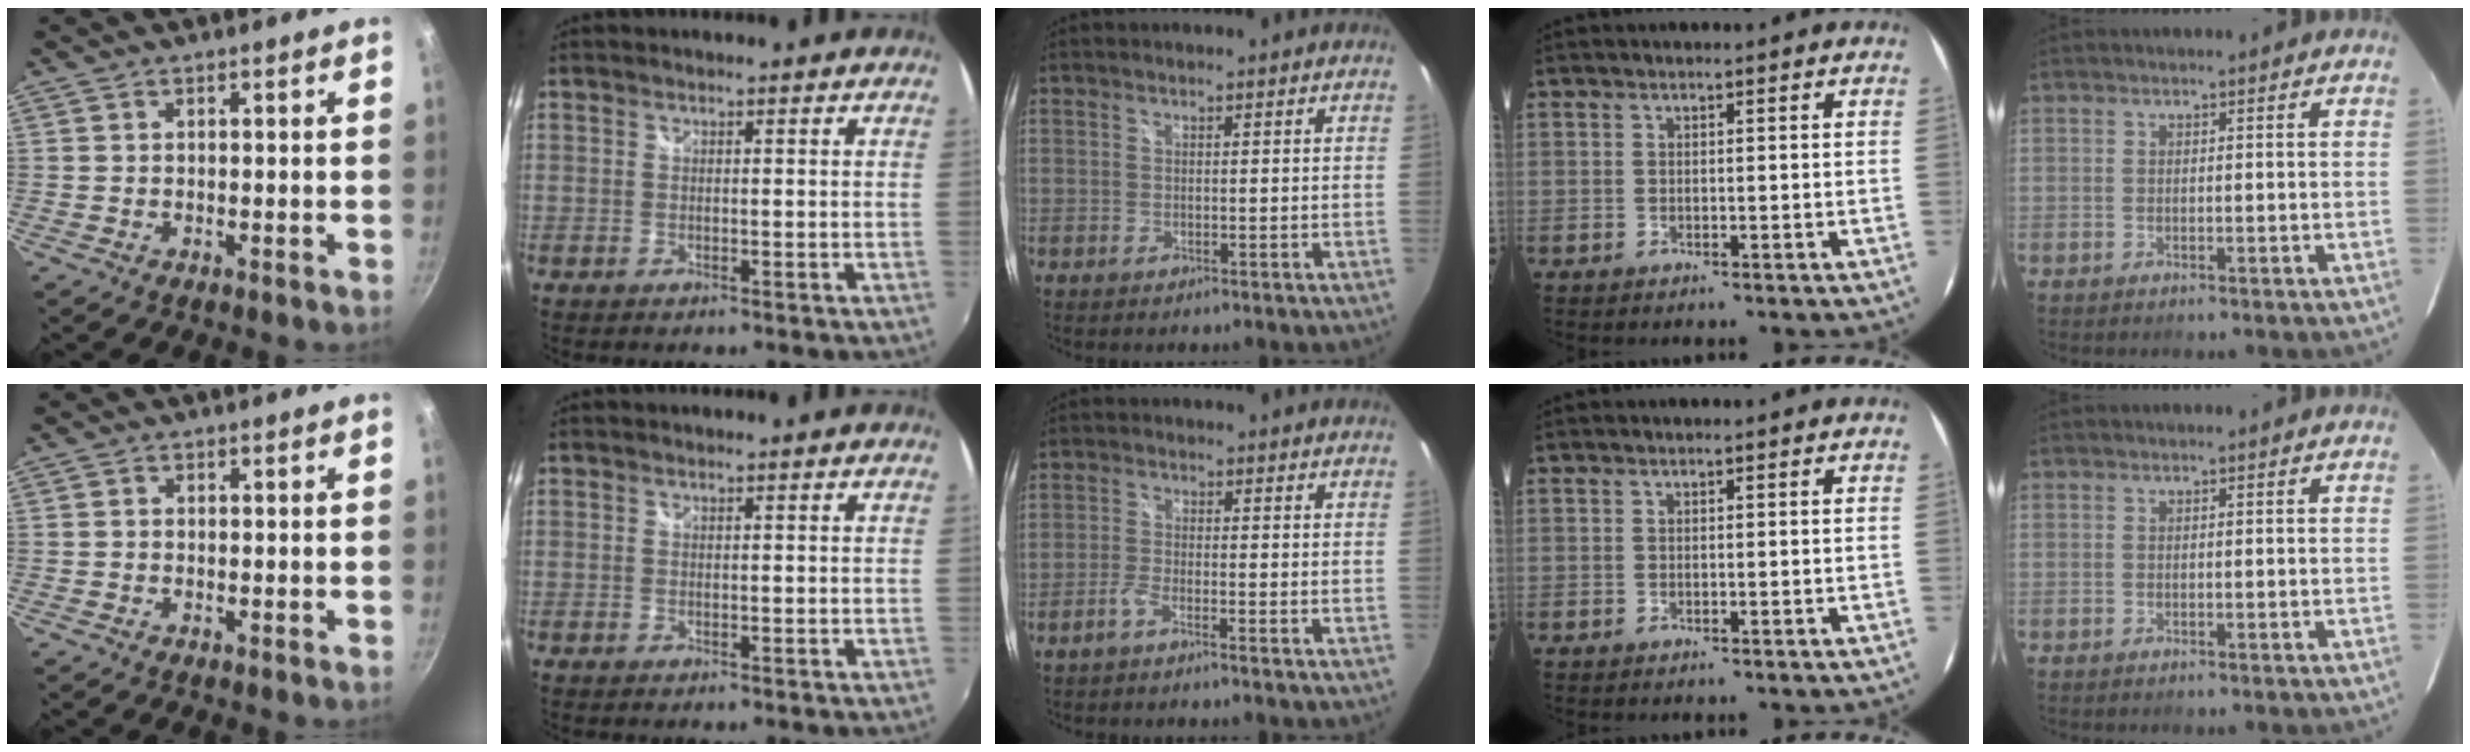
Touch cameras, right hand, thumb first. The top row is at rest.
{"middle": {"total": 2.1, "force": [-1.7, 0.1, 1.3], "torque": [-0.042, 0.003, -0.038]}}